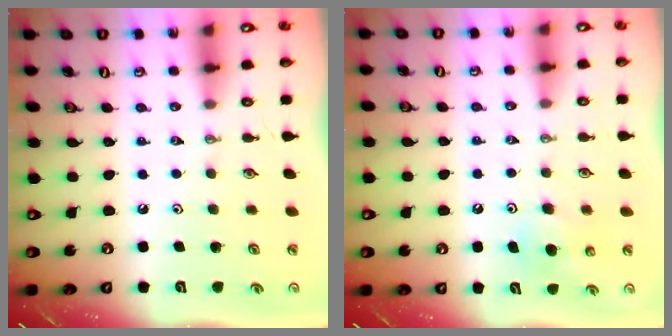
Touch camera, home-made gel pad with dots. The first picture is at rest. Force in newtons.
{"total": 6.7, "press": 6.7, "slide": 1.0}